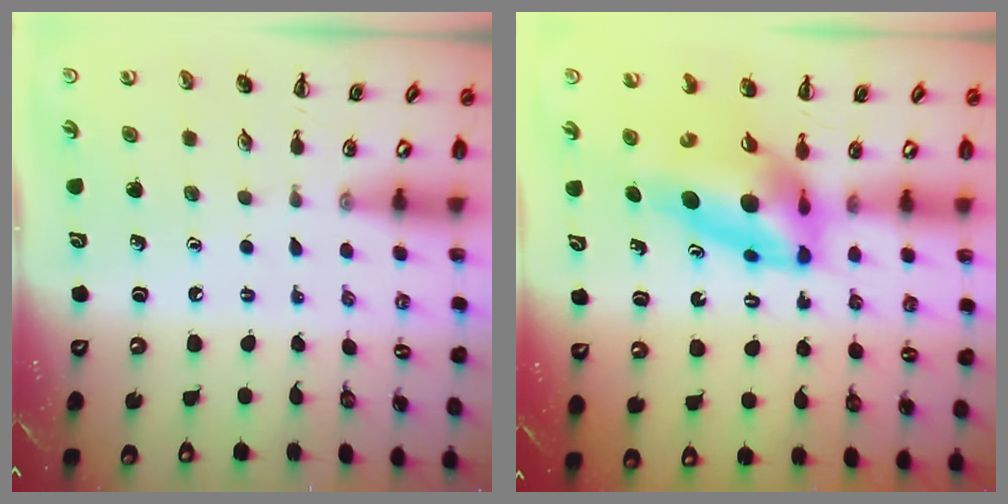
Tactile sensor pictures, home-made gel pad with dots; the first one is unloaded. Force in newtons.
{"total": 10.0, "press": 9.6, "slide": 3.0}